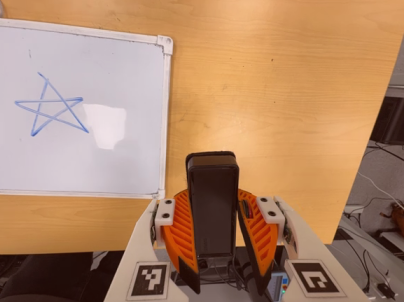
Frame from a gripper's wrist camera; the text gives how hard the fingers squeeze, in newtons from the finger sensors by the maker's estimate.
{"total": 9.0, "left": 7.8, "right": 10.3}